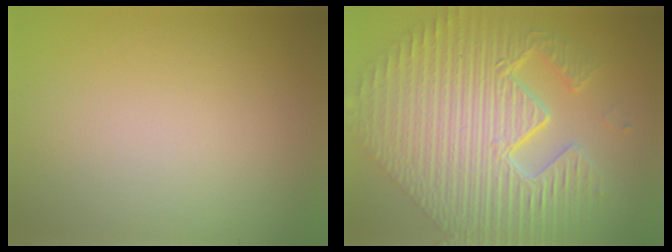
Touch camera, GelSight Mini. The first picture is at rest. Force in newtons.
{"total": 12.4, "press": 8.0, "slide": 9.5}